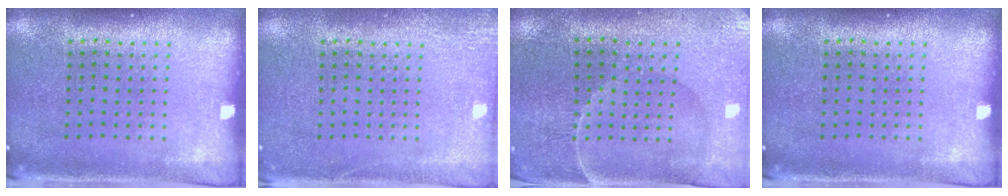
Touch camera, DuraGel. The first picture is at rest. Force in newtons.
{"total": 2.1, "press": 2.1, "slide": 0.3}
{"total": 0.7, "press": 0.6, "slide": 0.4}
{"total": 0.0}